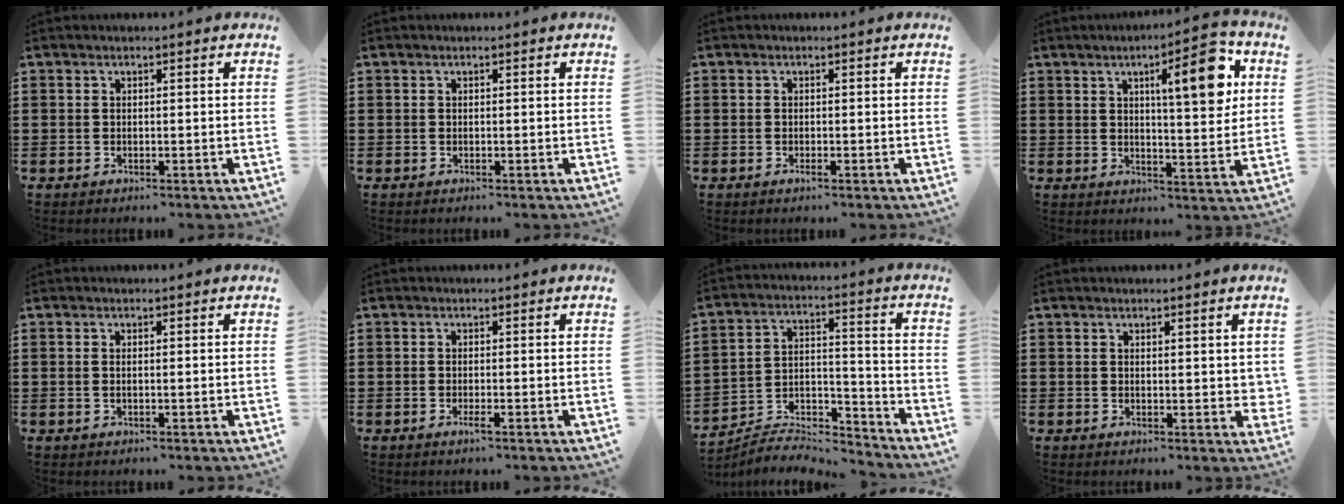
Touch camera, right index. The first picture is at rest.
{"total": 0.0}
{"total": 0.5, "force": [-0.3, 0.0, 0.5], "torque": [-0.008, -0.004, -0.004]}
{"total": 10.0, "force": [4.1, 2.9, 8.7], "torque": [-0.133, -0.006, 0.060]}
{"total": 0.6, "force": [0.0, 0.0, 0.6], "torque": [-0.011, -0.003, 0.001]}
{"total": 1.1, "force": [-0.6, 0.0, 0.9], "torque": [-0.016, -0.006, -0.009]}
{"total": 6.7, "force": [-6.6, 0.9, 1.0], "torque": [-0.017, 0.008, -0.131]}
{"total": 1.8, "force": [1.1, 0.9, 1.1], "torque": [-0.007, -0.001, 0.016]}